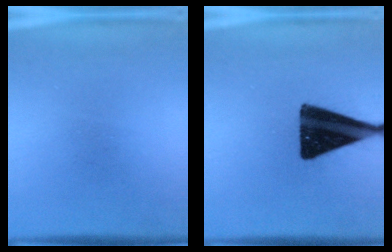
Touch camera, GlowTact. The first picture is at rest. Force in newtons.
{"total": 18.0}